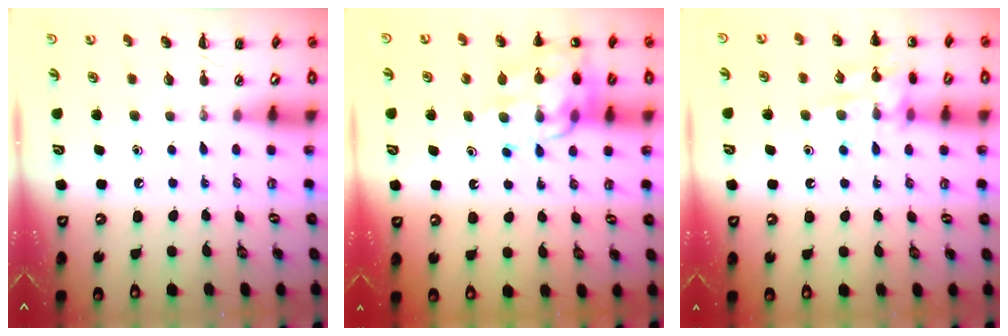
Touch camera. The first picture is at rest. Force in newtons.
{"total": 14.0, "press": 13.7, "slide": 2.7}
{"total": 12.8, "press": 12.8, "slide": 0.9}